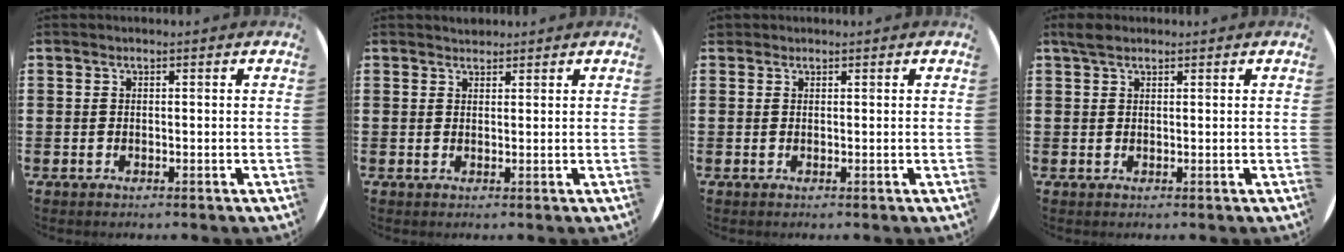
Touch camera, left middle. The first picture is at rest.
{"total": 1.3, "force": [1.2, 0.3, -0.1], "torque": [0.001, 0.002, 0.024]}
{"total": 0.5, "force": [0.5, 0.2, -0.1], "torque": [0.001, 0.003, 0.009]}
{"total": 1.8, "force": [1.4, 0.8, 0.8], "torque": [-0.009, 0.003, 0.024]}